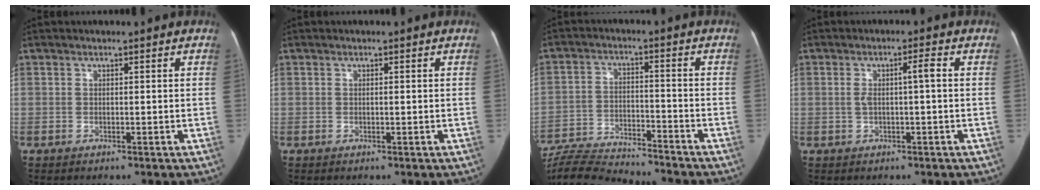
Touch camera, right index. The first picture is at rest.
{"total": 0.6, "force": [0.0, 0.2, 0.5], "torque": [-0.011, 0.002, 0.000]}
{"total": 15.4, "force": [-14.7, 1.2, 4.4], "torque": [-0.084, 0.005, -0.238]}
{"total": 3.4, "force": [0.1, 0.5, 3.4], "torque": [-0.064, 0.014, 0.005]}